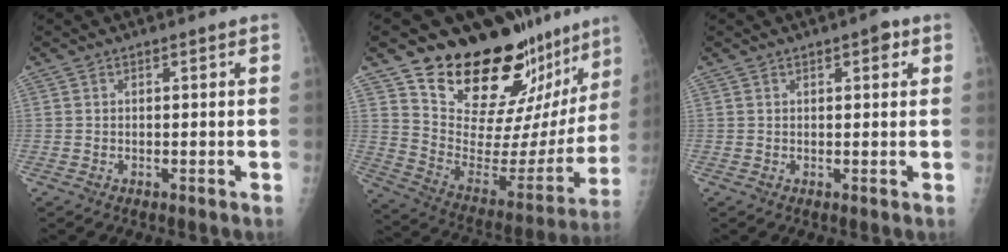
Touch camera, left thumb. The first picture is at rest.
{"total": 27.0, "force": [22.1, 9.9, 11.8], "torque": [-0.131, -0.162, 0.319]}
{"total": 2.3, "force": [1.1, 0.9, 1.8], "torque": [-0.017, -0.001, 0.012]}